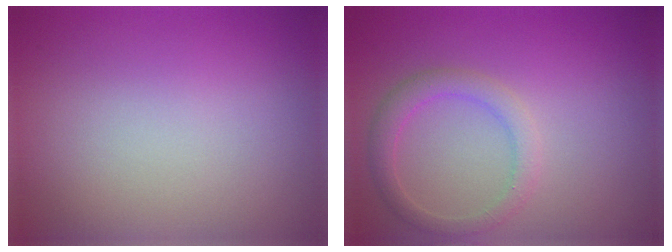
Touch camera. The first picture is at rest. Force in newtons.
{"total": 2.5, "press": 2.5, "slide": 0.2}